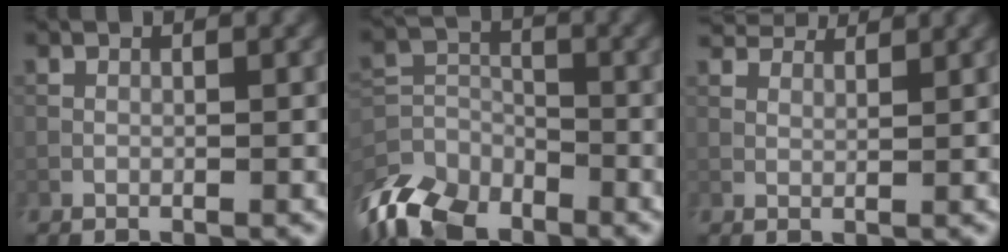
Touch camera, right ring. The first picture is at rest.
{"total": 9.0, "force": [-7.3, 4.2, 3.1], "torque": [-0.066, -0.016, -0.147]}
{"total": 5.3, "force": [4.6, 1.7, 2.1], "torque": [-0.058, -0.001, 0.080]}